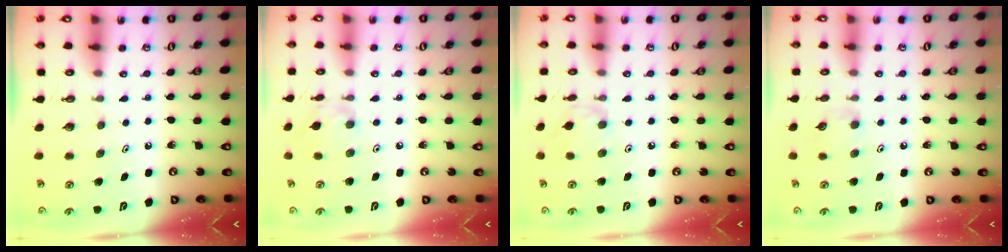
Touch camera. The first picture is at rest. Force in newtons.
{"total": 3.0, "press": 3.0, "slide": 0.1}
{"total": 1.4, "press": 1.4, "slide": 0.4}
{"total": 5.6, "press": 5.6, "slide": 0.6}